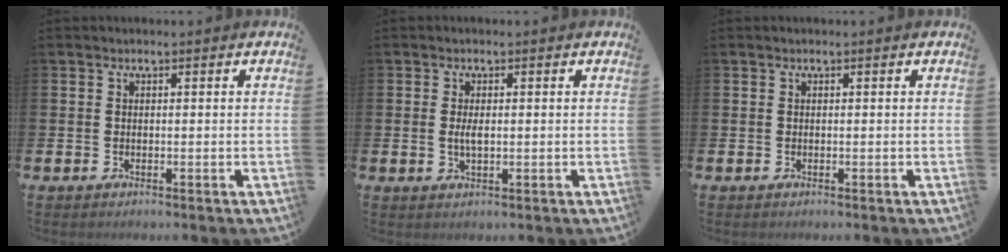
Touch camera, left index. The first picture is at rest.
{"total": 2.1, "force": [0.1, 0.8, 1.9], "torque": [-0.031, 0.000, -0.001]}
{"total": 0.0}